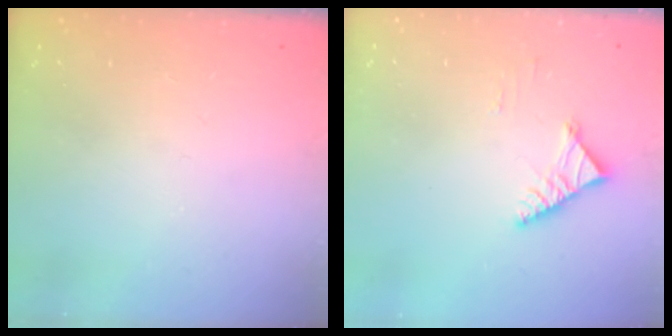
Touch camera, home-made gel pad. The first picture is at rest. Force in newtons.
{"total": 3.4, "press": 3.3, "slide": 0.8}